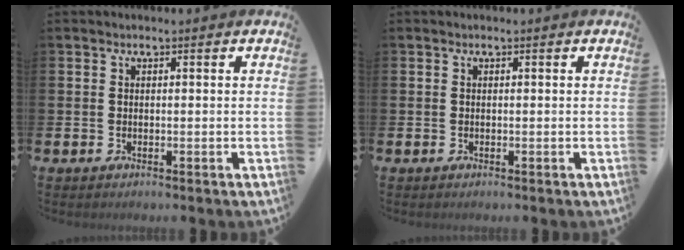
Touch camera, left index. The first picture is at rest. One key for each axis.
{"total": 0.0}